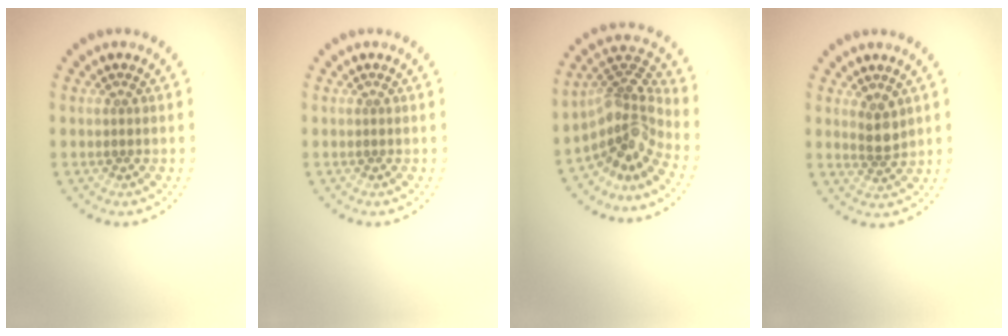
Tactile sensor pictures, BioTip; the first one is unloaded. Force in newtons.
{"total": 0.0}
{"total": 4.5, "press": 3.1, "slide": 3.3}
{"total": 2.0, "press": 1.7, "slide": 1.0}